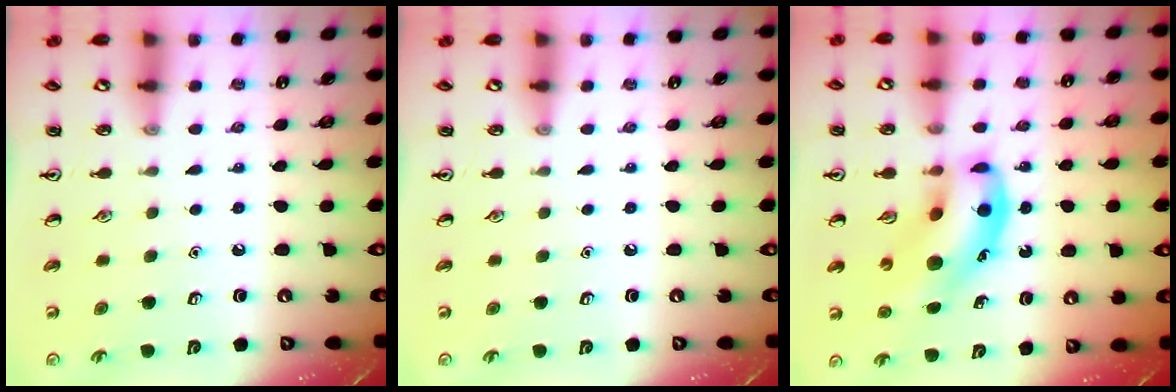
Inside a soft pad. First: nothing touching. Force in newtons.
{"total": 0.0}
{"total": 12.3, "press": 11.9, "slide": 3.2}